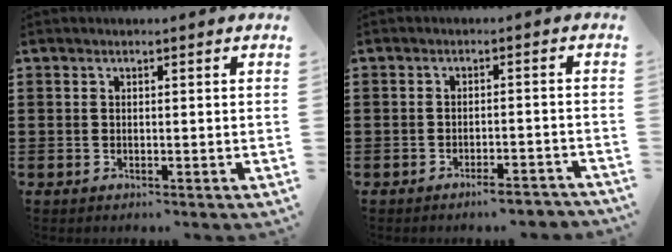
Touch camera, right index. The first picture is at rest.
{"total": 2.9, "force": [-2.6, 0.2, 1.2], "torque": [-0.021, 0.000, -0.051]}